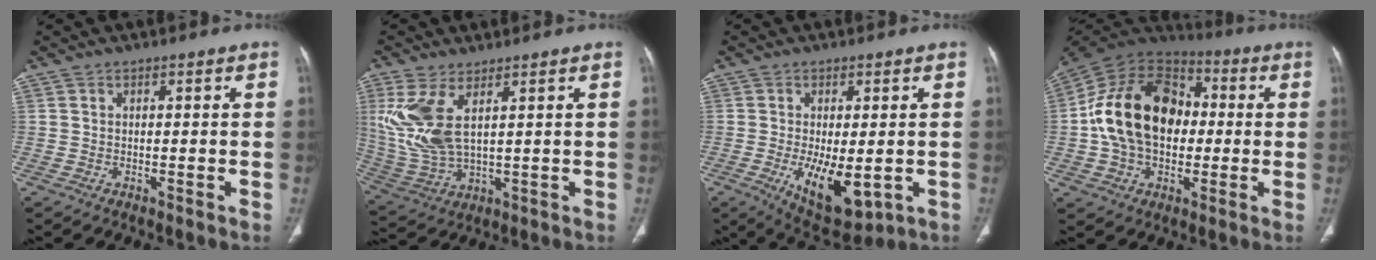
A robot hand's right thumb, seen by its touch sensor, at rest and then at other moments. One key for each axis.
{"total": 11.9, "fx": 4.1, "fy": 5.2, "fz": 9.8, "tx": -0.229, "ty": -0.016, "tz": 0.100}
{"total": 11.5, "fx": -2.6, "fy": 5.3, "fz": 9.9, "tx": -0.145, "ty": -0.021, "tz": -0.022}
{"total": 21.8, "fx": 0.3, "fy": 15.2, "fz": 15.6, "tx": -0.260, "ty": 0.028, "tz": 0.004}